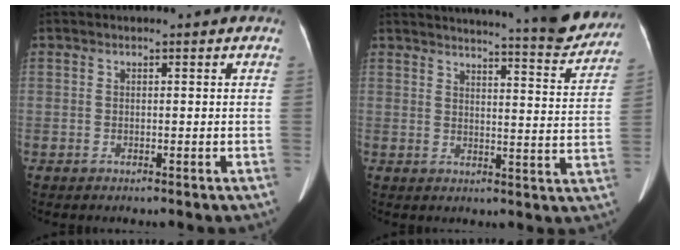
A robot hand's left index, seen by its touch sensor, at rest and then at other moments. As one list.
[{"total": 17.4, "force": [16.2, 1.0, 6.1], "torque": [-0.079, -0.058, 0.184]}]